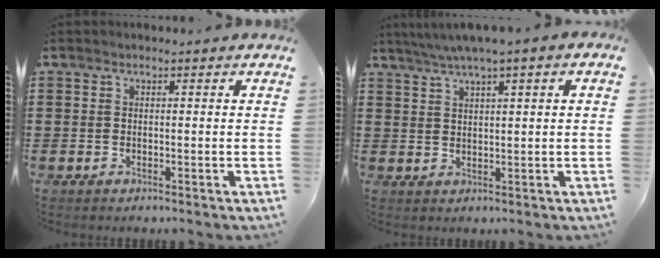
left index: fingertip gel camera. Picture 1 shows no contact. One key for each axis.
{"total": 3.1, "fx": 1.9, "fy": -0.1, "fz": 2.5, "tx": -0.050, "ty": 0.003, "tz": 0.033}